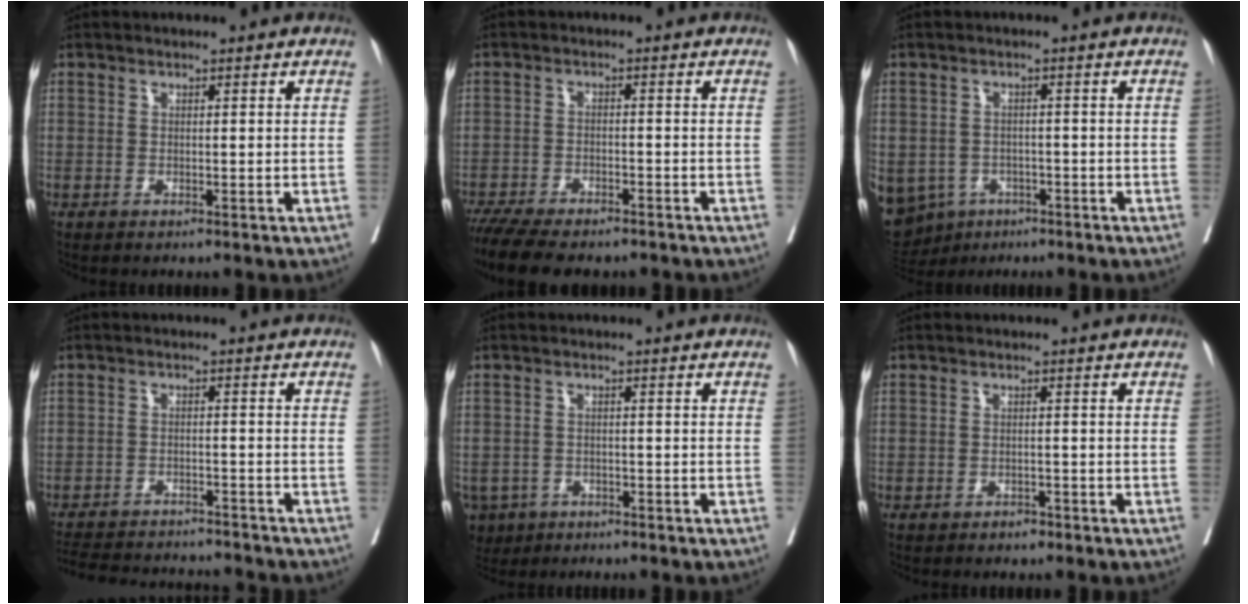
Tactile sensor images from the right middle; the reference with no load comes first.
{"total": 12.0, "force": [-10.1, 3.3, 5.6], "torque": [-0.094, -0.007, -0.151]}
{"total": 14.2, "force": [-6.8, 11.6, 4.8], "torque": [-0.152, -0.002, -0.085]}
{"total": 14.2, "force": [-13.5, 2.1, 4.0], "torque": [-0.079, -0.001, -0.187]}
{"total": 5.4, "force": [-3.4, 4.1, 1.0], "torque": [-0.022, 0.003, -0.052]}
{"total": 1.1, "force": [-0.9, 0.6, 0.3], "torque": [-0.007, 0.002, -0.013]}